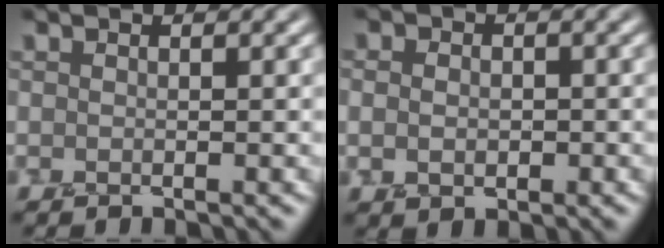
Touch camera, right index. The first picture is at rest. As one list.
[{"total": 2.4, "force": [0.0, 1.9, 1.4], "torque": [-0.013, 0.005, -0.002]}]